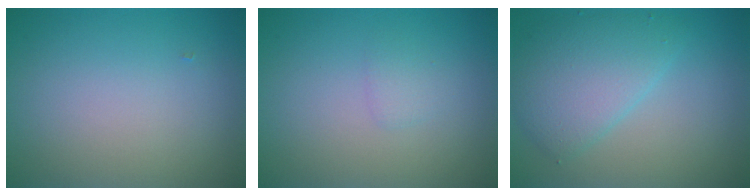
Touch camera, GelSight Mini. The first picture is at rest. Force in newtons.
{"total": 0.9, "press": 0.9, "slide": 0.1}
{"total": 4.6, "press": 4.6, "slide": 0.3}